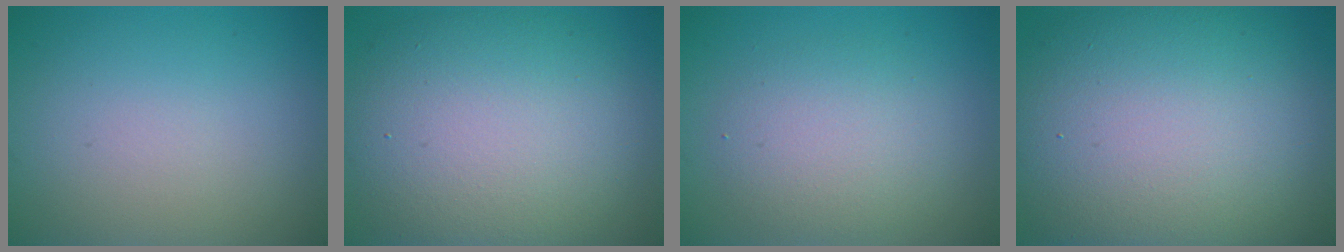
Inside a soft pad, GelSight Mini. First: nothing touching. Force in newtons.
{"total": 11.4, "press": 11.4, "slide": 0.7}
{"total": 3.8, "press": 3.8, "slide": 0.3}
{"total": 15.3, "press": 15.3, "slide": 0.8}